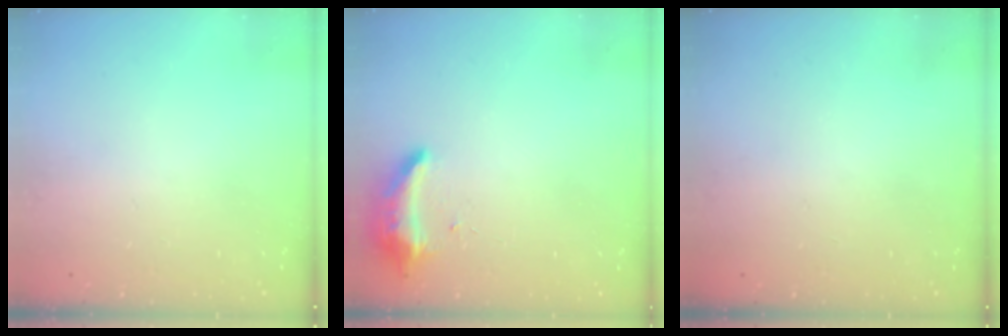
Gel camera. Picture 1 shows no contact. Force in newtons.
{"total": 8.4, "press": 8.4, "slide": 0.4}
{"total": 0.0}